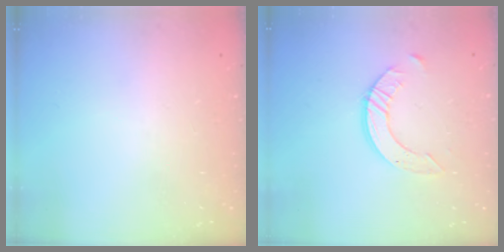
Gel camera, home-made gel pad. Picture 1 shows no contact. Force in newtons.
{"total": 8.0, "press": 7.9, "slide": 0.8}